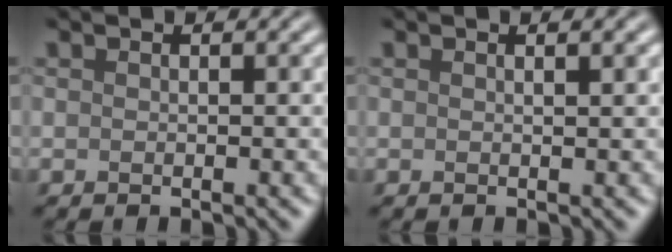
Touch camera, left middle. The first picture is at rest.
{"total": 2.3, "force": [1.1, 1.0, 1.7], "torque": [-0.003, 0.005, -0.008]}